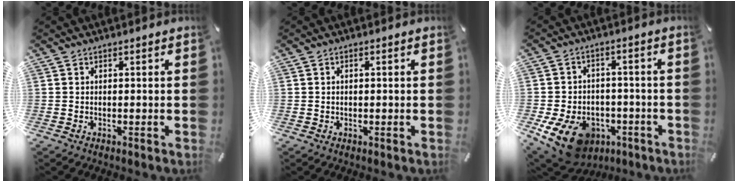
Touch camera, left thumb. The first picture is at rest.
{"total": 0.8, "force": [0.0, 0.4, 0.6], "torque": [-0.013, 0.001, -0.002]}
{"total": 13.2, "force": [-6.8, 9.0, 6.9], "torque": [-0.139, 0.040, -0.115]}